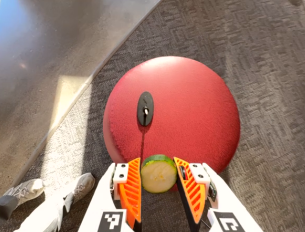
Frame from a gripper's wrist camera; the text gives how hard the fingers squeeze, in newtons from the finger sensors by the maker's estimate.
{"total": 9.7, "left": 9.8, "right": 9.6}